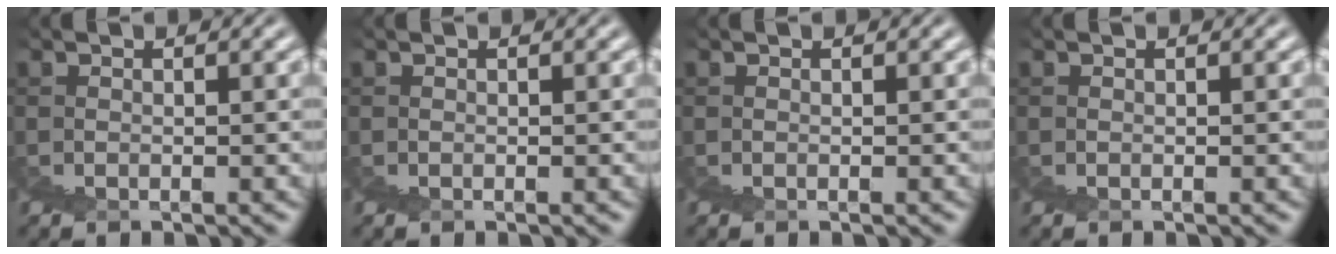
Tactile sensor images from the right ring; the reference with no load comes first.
{"total": 0.0}
{"total": 0.0}
{"total": 0.0}